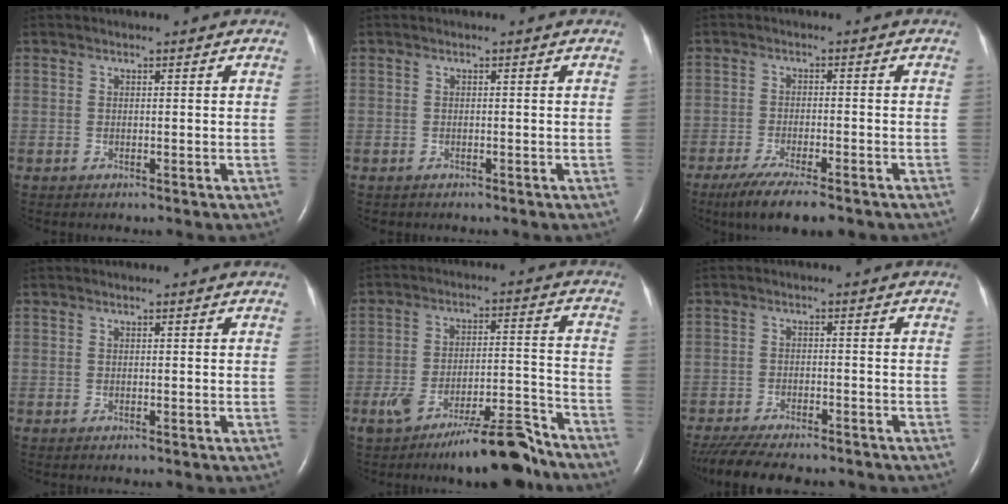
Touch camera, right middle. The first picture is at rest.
{"total": 0.0}
{"total": 10.0, "force": [-7.5, 1.9, 6.4], "torque": [-0.104, -0.020, -0.114]}
{"total": 0.0}
{"total": 12.1, "force": [-9.5, 2.0, 7.3], "torque": [-0.109, 0.017, -0.150]}
{"total": 13.6, "force": [-11.8, 3.1, 6.1], "torque": [-0.120, -0.018, -0.169]}